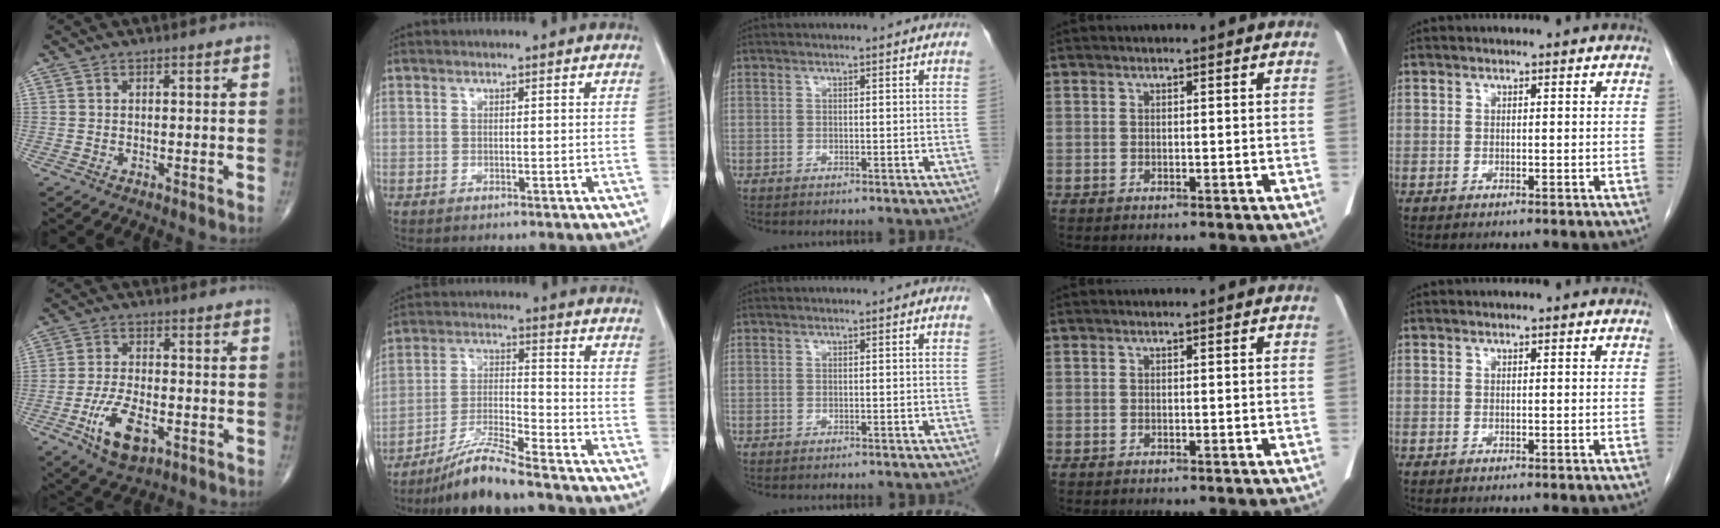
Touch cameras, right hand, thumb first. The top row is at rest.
{"thumb": {"total": 9.8, "force": [-3.9, 4.6, 7.7], "torque": [-0.144, 0.007, -0.065]}, "index": {"total": 9.2, "force": [-7.7, 0.0, 5.0], "torque": [-0.100, -0.021, -0.144]}}